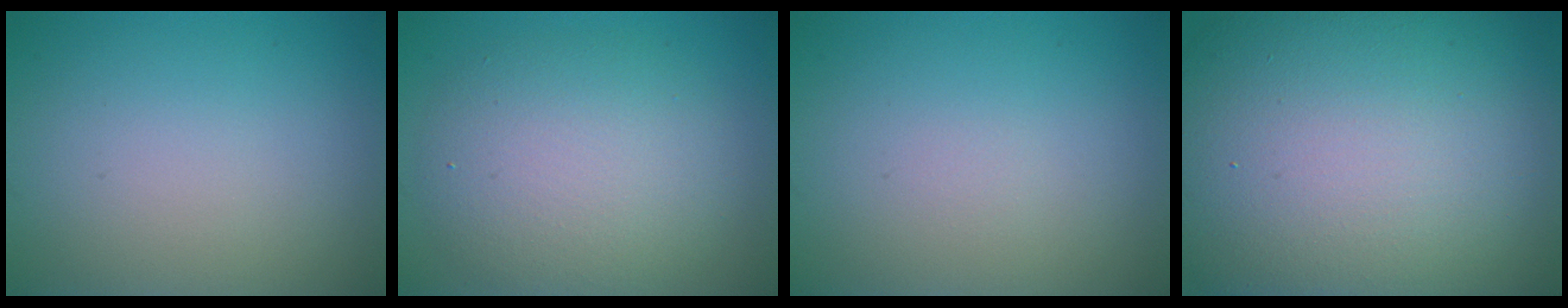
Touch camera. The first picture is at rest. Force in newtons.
{"total": 6.2, "press": 6.1, "slide": 0.5}
{"total": 0.0}
{"total": 21.4, "press": 21.3, "slide": 1.1}